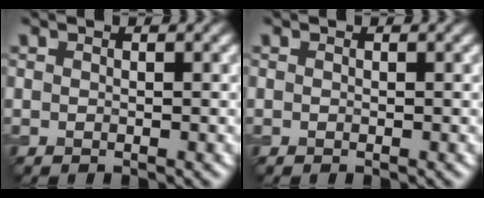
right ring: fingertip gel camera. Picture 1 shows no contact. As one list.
[{"total": 0.0}]